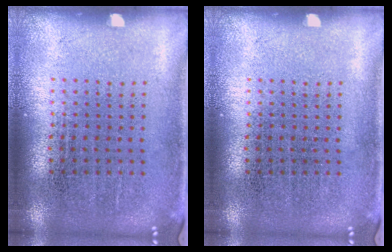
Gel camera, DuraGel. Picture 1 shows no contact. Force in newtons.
{"total": 0.0}